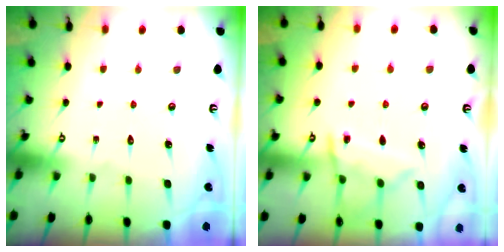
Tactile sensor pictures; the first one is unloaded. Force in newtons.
{"total": 9.2, "press": 9.2, "slide": 0.3}